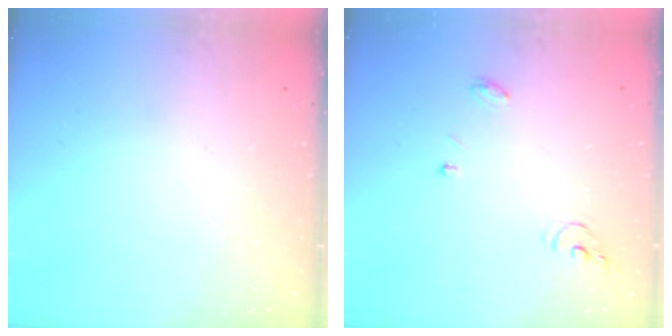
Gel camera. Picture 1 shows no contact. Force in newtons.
{"total": 4.0, "press": 3.9, "slide": 0.4}